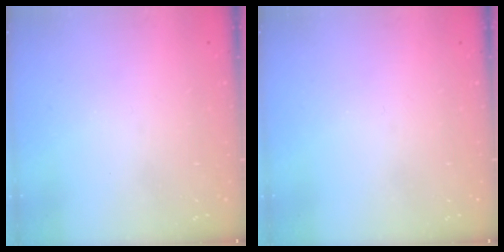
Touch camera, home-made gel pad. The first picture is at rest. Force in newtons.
{"total": 0.0}